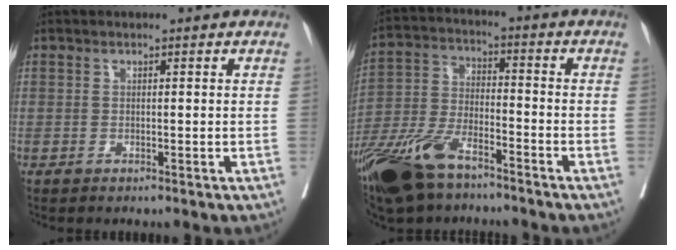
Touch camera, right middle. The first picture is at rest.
{"total": 13.2, "force": [-9.5, 4.3, 8.1], "torque": [-0.170, -0.021, -0.184]}